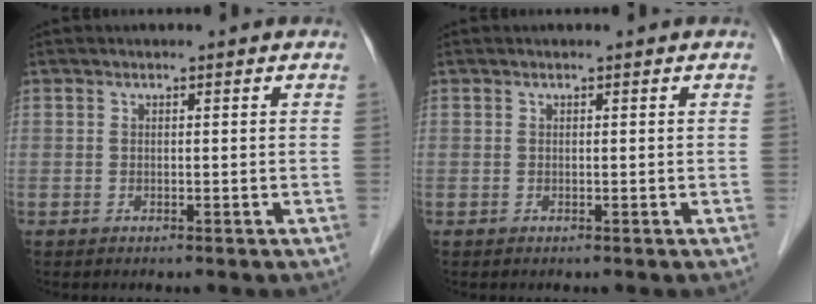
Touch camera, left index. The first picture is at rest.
{"total": 0.0}